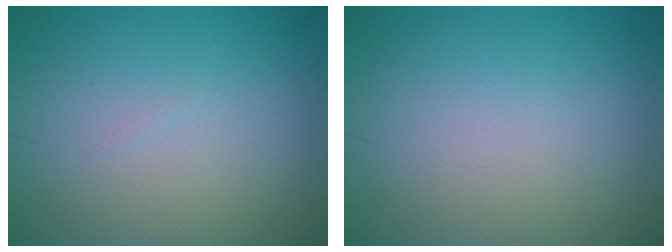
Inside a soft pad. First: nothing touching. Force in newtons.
{"total": 0.0}